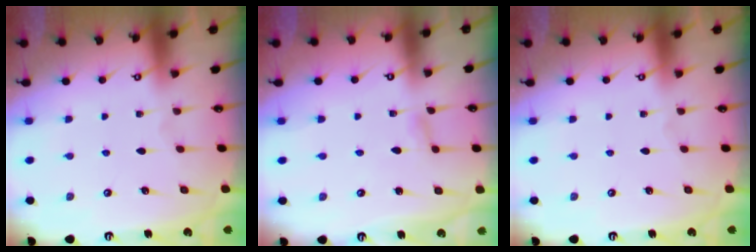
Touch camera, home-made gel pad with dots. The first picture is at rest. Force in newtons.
{"total": 2.9, "press": 2.9, "slide": 0.4}
{"total": 0.0}